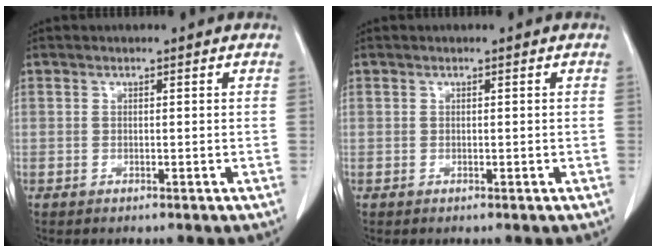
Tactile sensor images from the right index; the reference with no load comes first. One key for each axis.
{"total": 0.0}